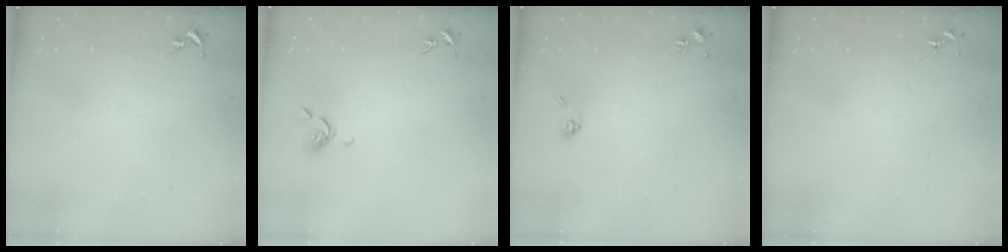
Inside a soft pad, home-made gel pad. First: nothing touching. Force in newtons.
{"total": 6.8, "press": 6.7, "slide": 0.9}
{"total": 5.0, "press": 4.6, "slide": 1.7}
{"total": 0.0}